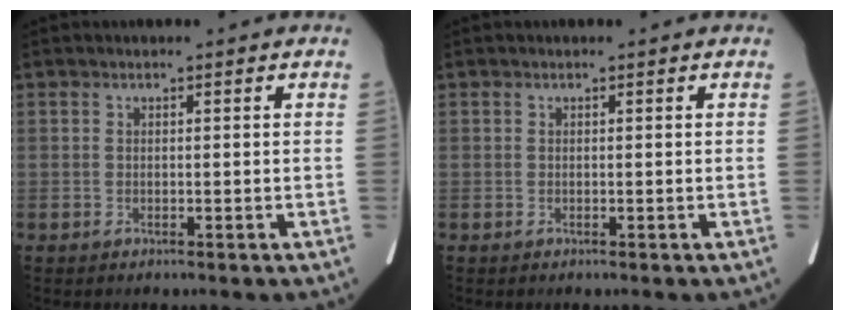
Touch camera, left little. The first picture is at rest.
{"total": 0.0}